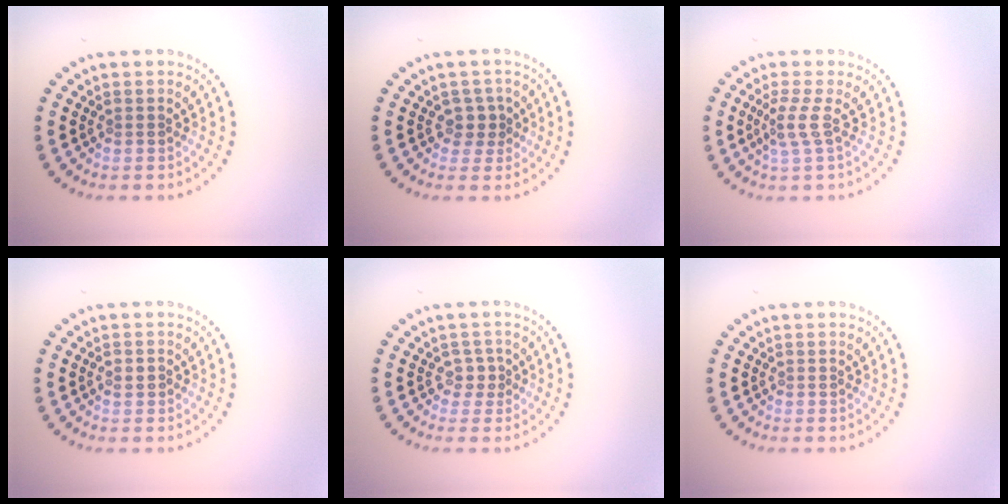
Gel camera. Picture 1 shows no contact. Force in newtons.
{"total": 1.8, "press": 1.5, "slide": 1.0}
{"total": 2.1, "press": 1.4, "slide": 1.6}
{"total": 1.0, "press": 1.0, "slide": 0.2}
{"total": 1.4, "press": 1.1, "slide": 0.8}
{"total": 0.0}